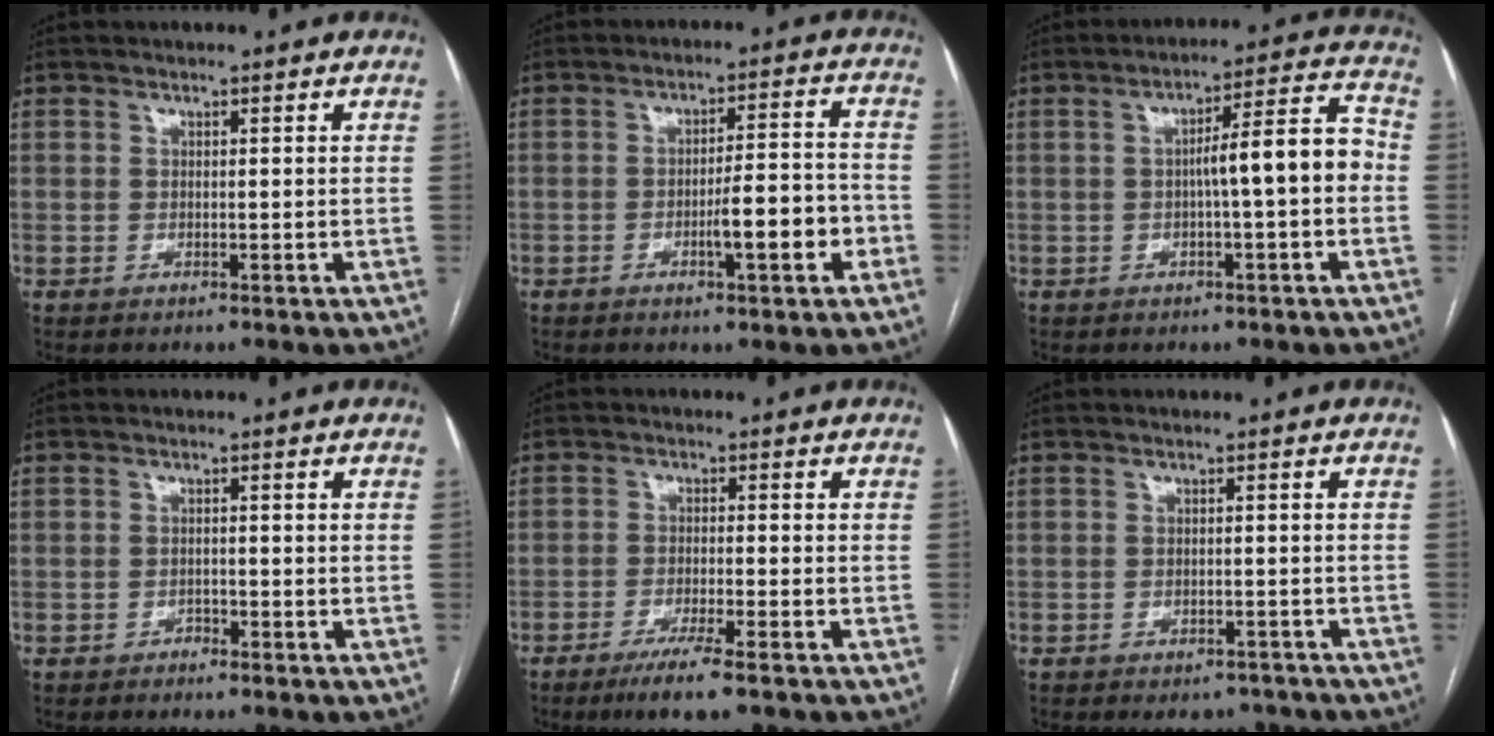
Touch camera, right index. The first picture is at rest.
{"total": 7.8, "force": [-3.0, 1.0, 7.2], "torque": [-0.108, 0.013, -0.041]}
{"total": 8.4, "force": [-1.0, 0.7, 8.3], "torque": [-0.118, 0.030, -0.016]}
{"total": 0.9, "force": [-0.8, 0.3, 0.2], "torque": [-0.002, 0.002, -0.016]}
{"total": 6.2, "force": [-4.2, -0.1, 4.5], "torque": [-0.080, -0.015, -0.073]}
{"total": 5.2, "force": [-4.5, 2.2, 1.1], "torque": [-0.006, 0.008, -0.055]}